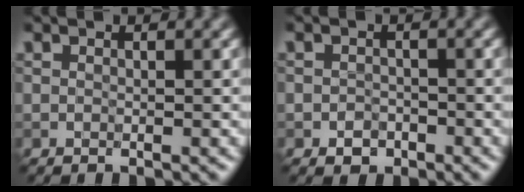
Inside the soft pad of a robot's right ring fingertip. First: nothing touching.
{"total": 1.4, "force": [-0.8, 1.0, 0.5], "torque": [-0.003, 0.000, -0.016]}